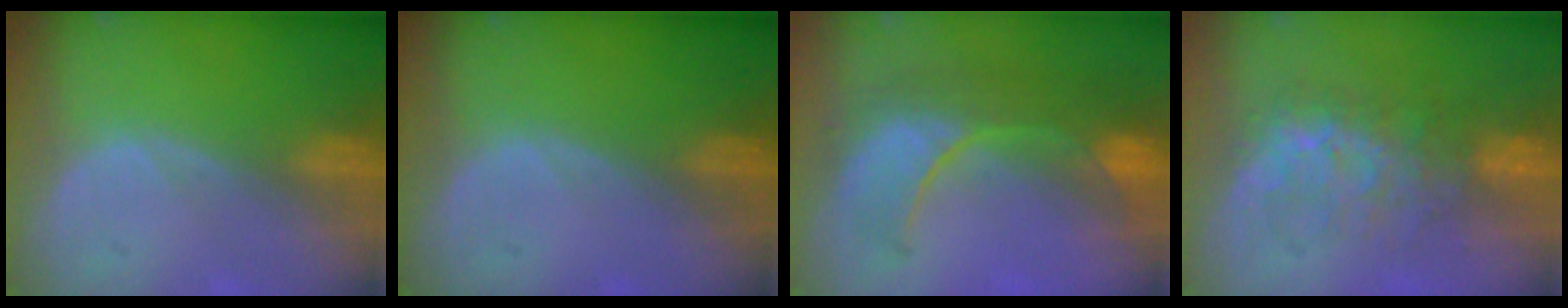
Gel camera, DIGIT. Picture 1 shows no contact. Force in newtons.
{"total": 0.0}
{"total": 9.7, "press": 9.2, "slide": 3.1}
{"total": 8.1, "press": 7.8, "slide": 1.9}